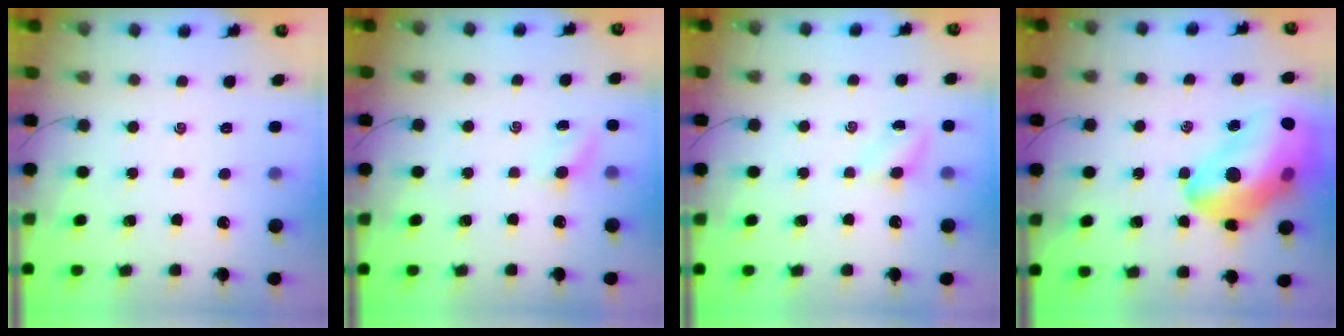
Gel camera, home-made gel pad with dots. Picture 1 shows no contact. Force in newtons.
{"total": 3.9, "press": 3.7, "slide": 1.4}
{"total": 4.0, "press": 3.8, "slide": 1.3}
{"total": 26.0, "press": 25.3, "slide": 5.6}